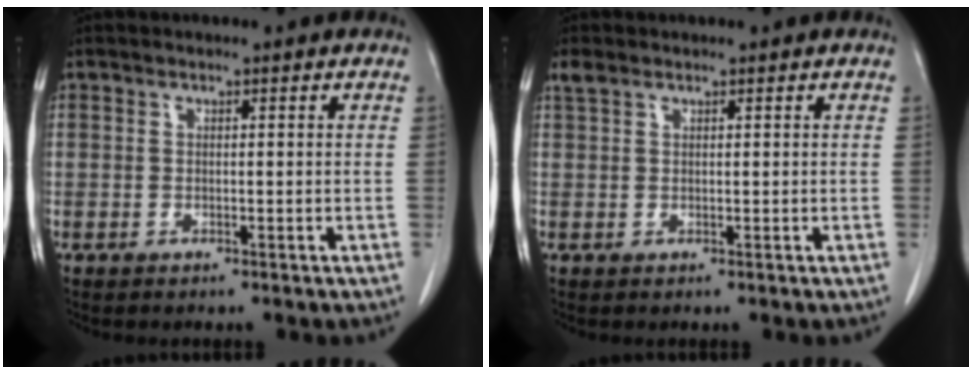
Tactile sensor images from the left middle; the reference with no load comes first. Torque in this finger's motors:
{"motor_torque": [-0.07, 0.02, 0.13, 0.00]}